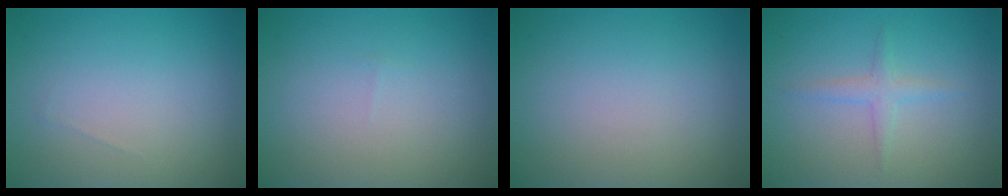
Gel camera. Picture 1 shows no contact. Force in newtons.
{"total": 0.0}
{"total": 0.0}
{"total": 1.5, "press": 1.5, "slide": 0.0}